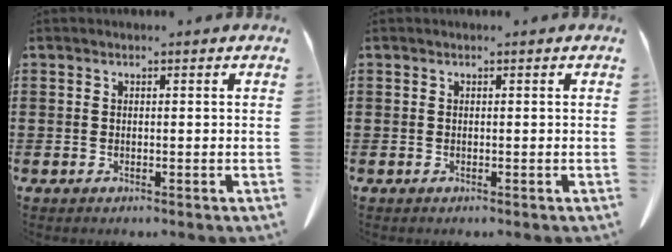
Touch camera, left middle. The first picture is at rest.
{"total": 0.0}